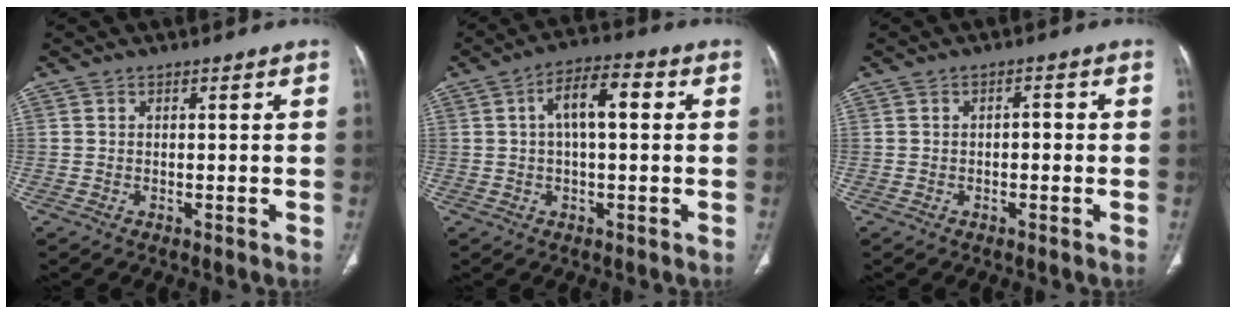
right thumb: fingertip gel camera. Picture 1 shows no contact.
{"total": 8.1, "force": [1.4, 3.3, 7.3], "torque": [-0.124, 0.026, 0.016]}
{"total": 1.8, "force": [-0.2, 1.0, 1.5], "torque": [-0.015, 0.006, -0.007]}